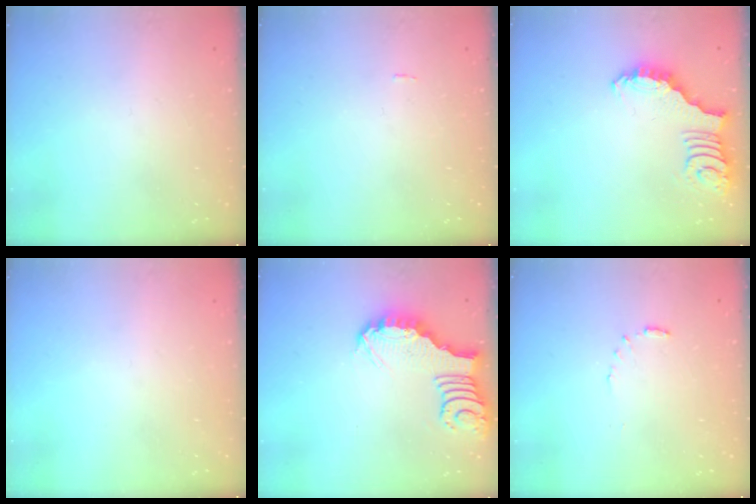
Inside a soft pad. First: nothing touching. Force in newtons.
{"total": 0.7, "press": 0.7, "slide": 0.0}
{"total": 2.7, "press": 2.7, "slide": 0.5}
{"total": 0.0}
{"total": 3.3, "press": 3.3, "slide": 0.2}
{"total": 5.3, "press": 5.3, "slide": 0.5}